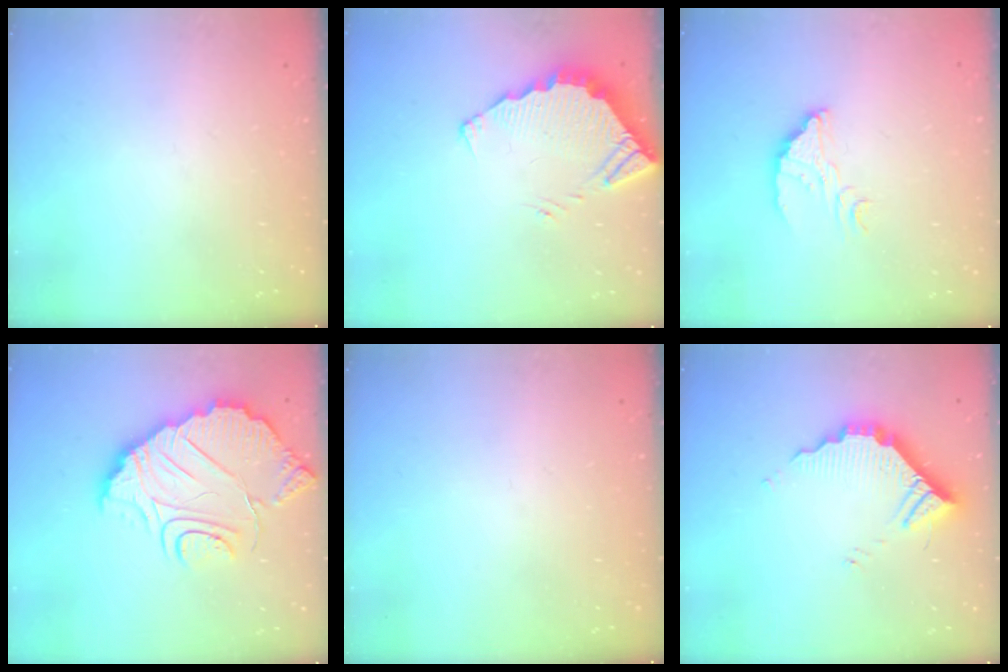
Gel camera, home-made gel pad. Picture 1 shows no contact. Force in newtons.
{"total": 3.9, "press": 3.9, "slide": 0.3}
{"total": 4.5, "press": 4.5, "slide": 0.3}
{"total": 14.6, "press": 14.6, "slide": 1.3}
{"total": 0.0}
{"total": 10.0, "press": 10.0, "slide": 0.3}